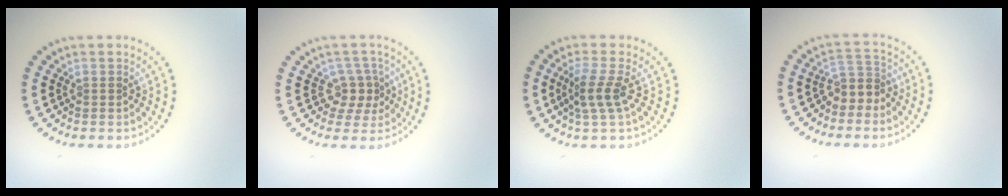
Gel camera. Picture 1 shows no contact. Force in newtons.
{"total": 2.5, "press": 1.9, "slide": 1.6}
{"total": 2.5, "press": 2.0, "slide": 1.5}
{"total": 2.5, "press": 1.9, "slide": 1.6}